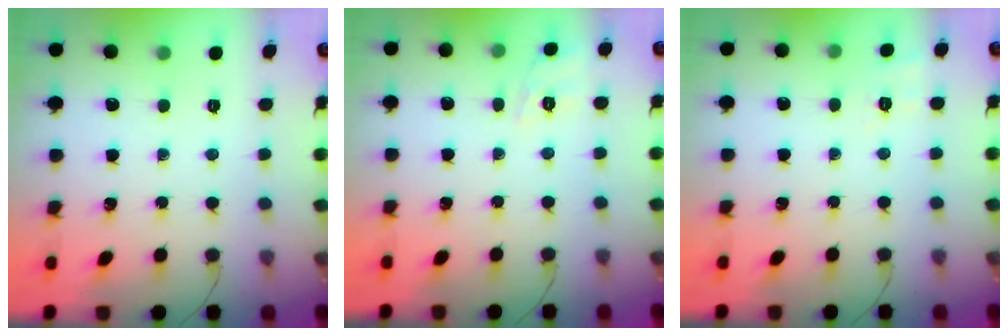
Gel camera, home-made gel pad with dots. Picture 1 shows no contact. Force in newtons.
{"total": 7.4, "press": 7.2, "slide": 1.8}
{"total": 2.3, "press": 0.9, "slide": 2.1}